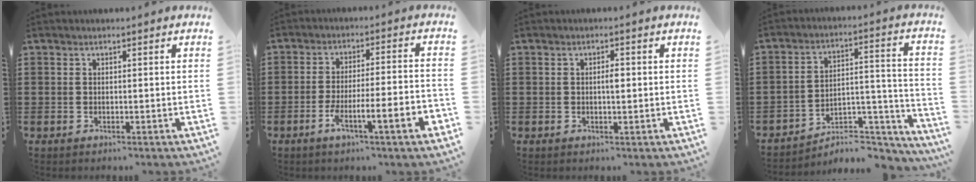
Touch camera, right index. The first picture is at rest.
{"total": 7.5, "force": [-4.0, 0.7, 6.3], "torque": [-0.108, -0.002, -0.075]}
{"total": 1.8, "force": [0.0, 0.6, 1.7], "torque": [-0.032, 0.002, -0.001]}
{"total": 4.7, "force": [-4.1, 1.6, 1.7], "torque": [-0.031, -0.002, -0.084]}